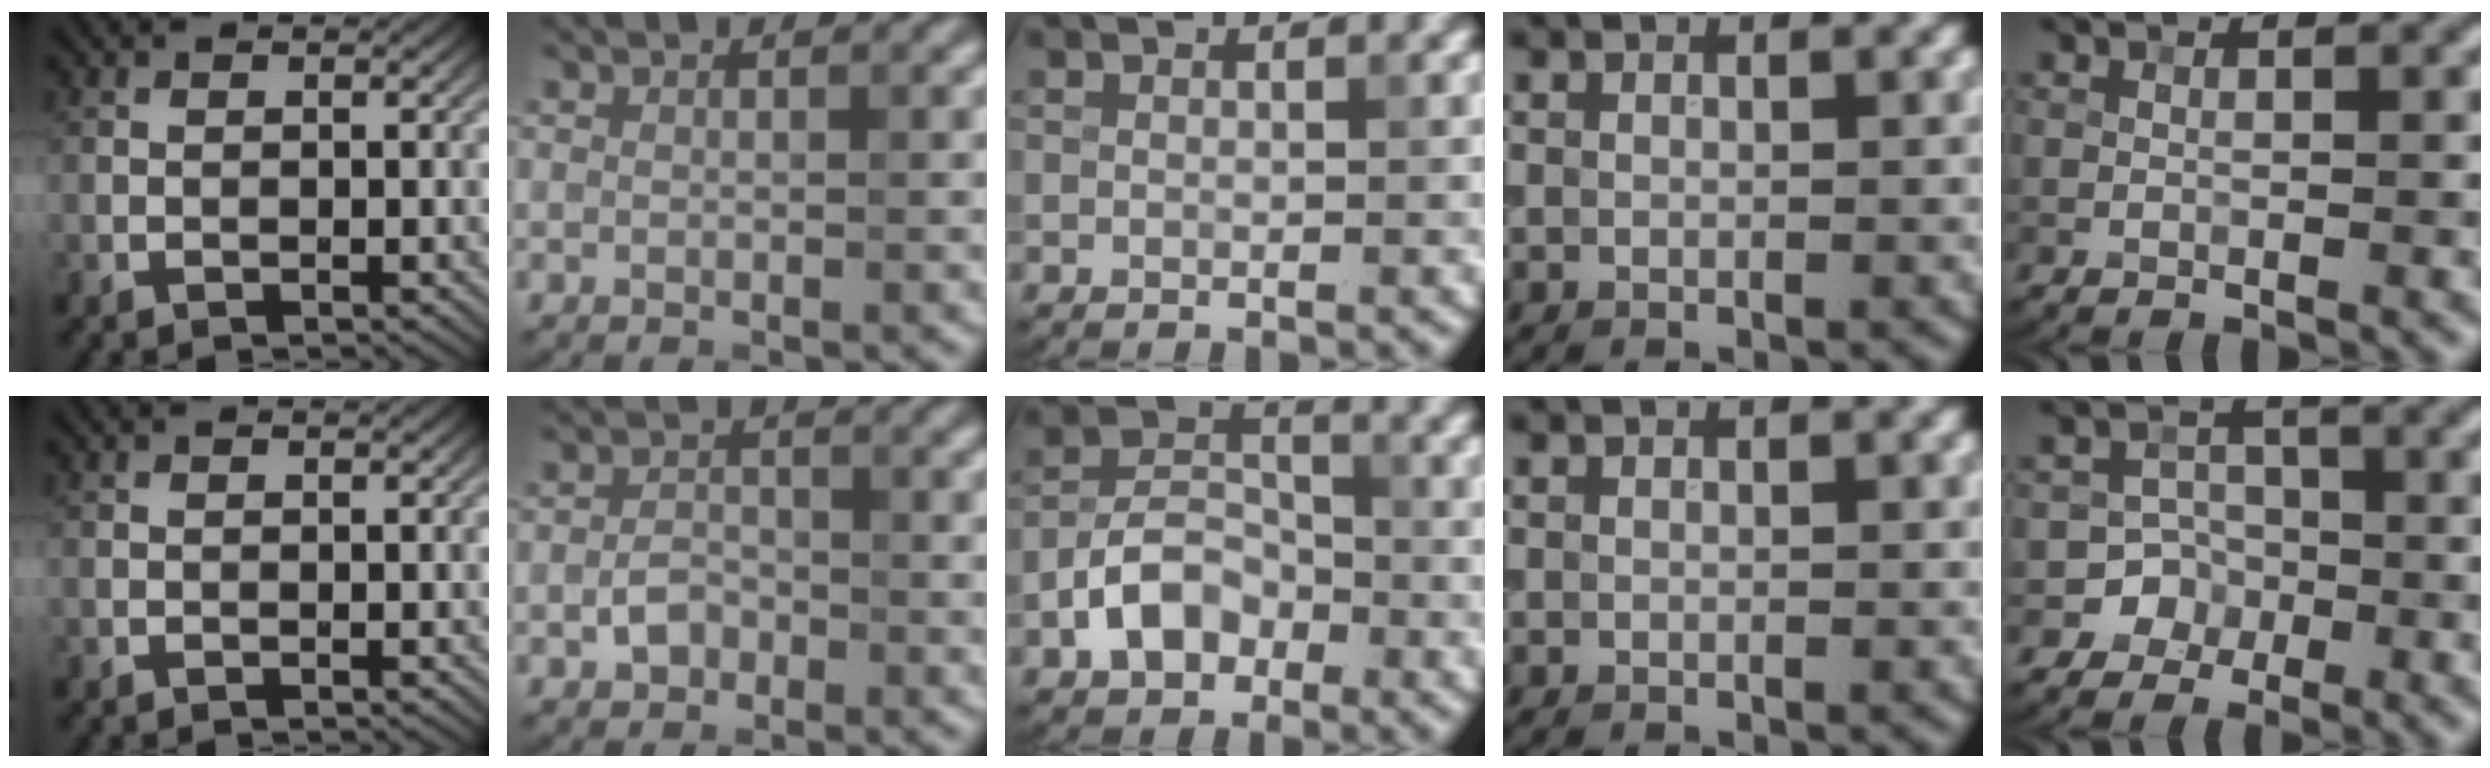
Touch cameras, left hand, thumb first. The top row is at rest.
{"index": {"total": 2.0, "force": [-1.0, 1.4, 1.0], "torque": [-0.016, 0.005, -0.021]}, "middle": {"total": 4.7, "force": [-2.2, 3.1, 2.7], "torque": [-0.047, 0.007, -0.046]}, "little": {"total": 3.5, "force": [-1.6, 3.1, 0.1], "torque": [0.034, 0.006, -0.040]}}